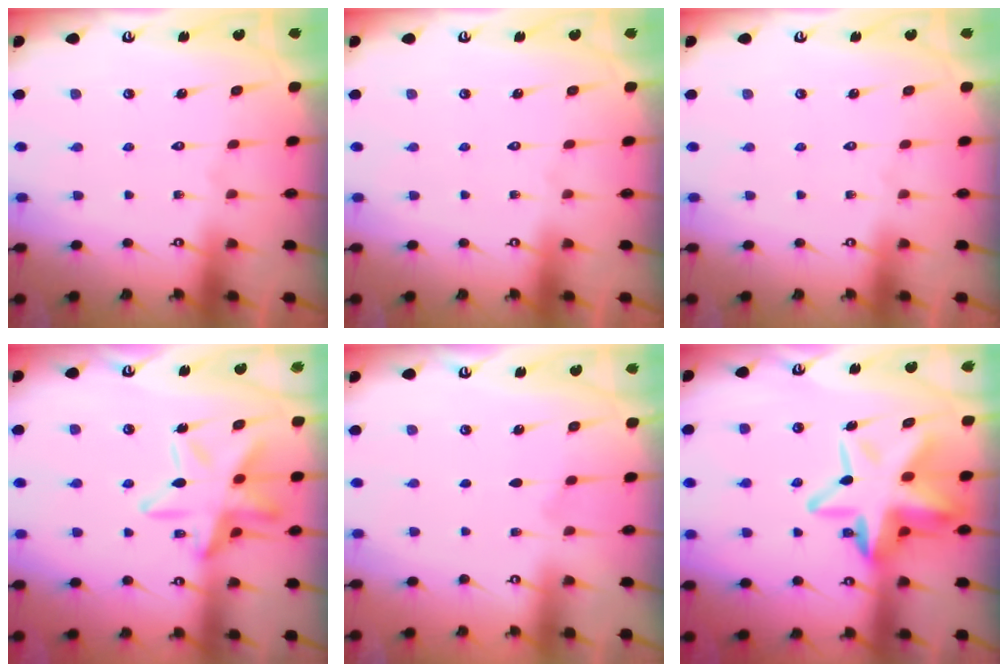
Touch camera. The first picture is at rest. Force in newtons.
{"total": 0.0}
{"total": 0.0}
{"total": 16.0, "press": 16.0, "slide": 1.2}
{"total": 2.7, "press": 2.3, "slide": 1.6}
{"total": 17.3, "press": 17.1, "slide": 3.1}